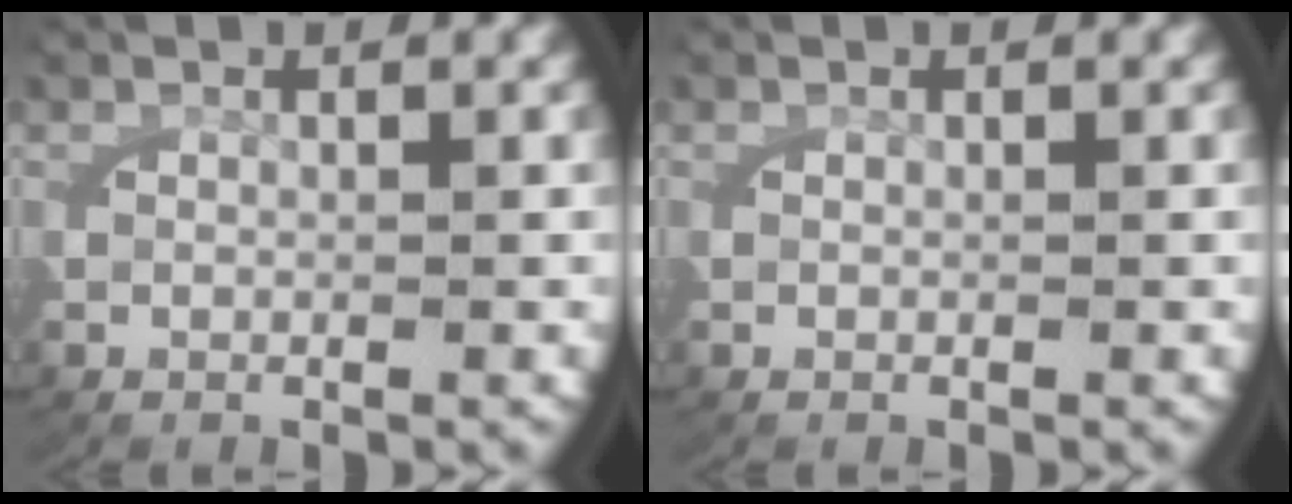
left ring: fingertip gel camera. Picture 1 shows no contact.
{"total": 0.0}